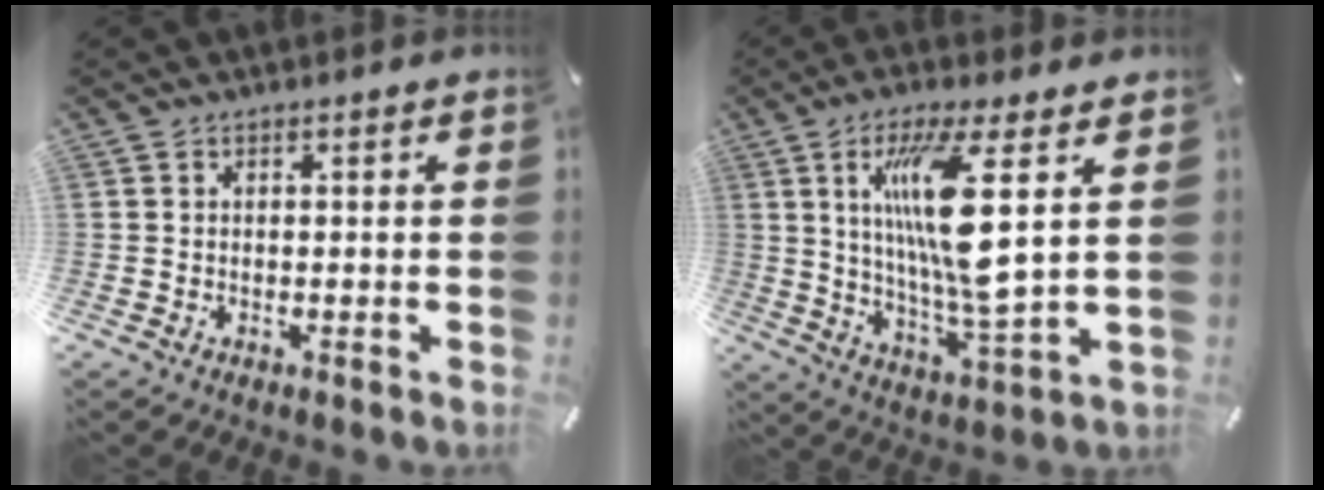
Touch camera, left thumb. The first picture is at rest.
{"total": 17.3, "force": [4.9, 3.1, 16.3], "torque": [-0.336, -0.021, 0.062]}